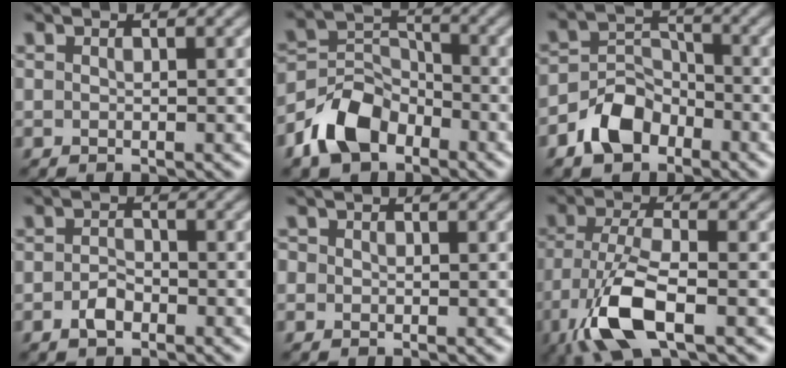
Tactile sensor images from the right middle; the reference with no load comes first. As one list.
[{"total": 6.4, "force": [-3.9, 4.1, 2.9], "torque": [-0.056, 0.001, -0.083]}, {"total": 5.0, "force": [-3.1, 3.3, 2.1], "torque": [-0.037, 0.002, -0.065]}, {"total": 1.9, "force": [-1.1, 1.0, 1.2], "torque": [-0.021, 0.002, -0.022]}, {"total": 0.5, "force": [-0.1, 0.5, 0.0], "torque": [0.004, -0.003, -0.002]}, {"total": 7.3, "force": [-3.4, 2.6, 5.9], "torque": [-0.133, -0.006, -0.075]}]